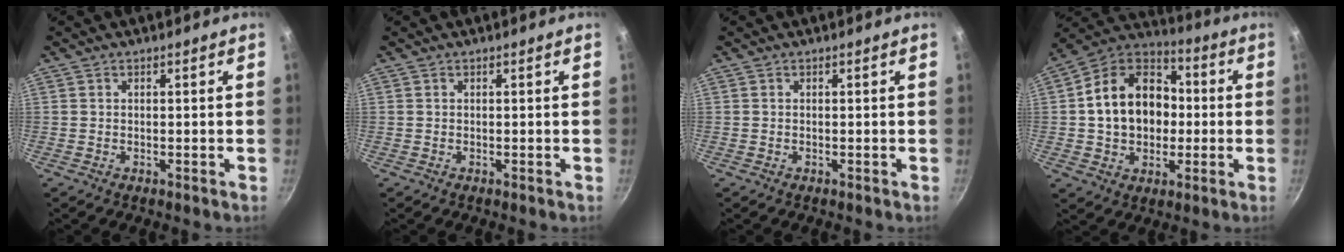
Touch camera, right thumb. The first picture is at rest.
{"total": 0.0}
{"total": 0.0}
{"total": 18.1, "force": [0.5, 13.8, 11.6], "torque": [-0.172, 0.036, -0.001]}